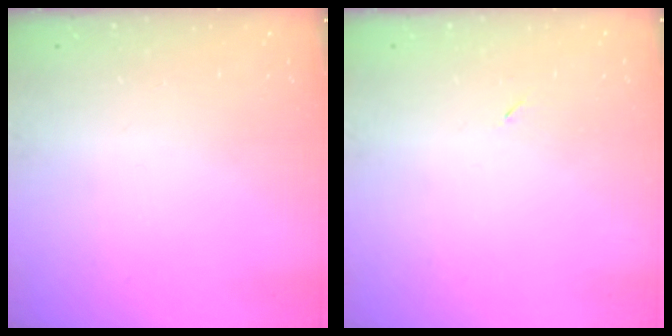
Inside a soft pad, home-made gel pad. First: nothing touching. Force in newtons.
{"total": 2.6, "press": 2.3, "slide": 1.2}